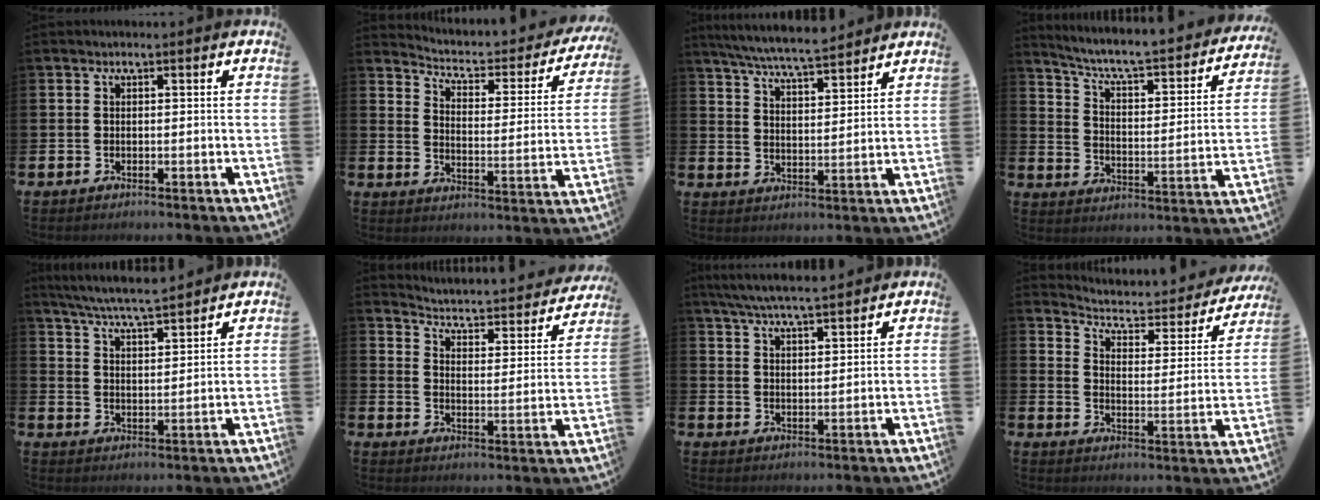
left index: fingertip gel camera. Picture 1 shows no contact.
{"total": 4.2, "force": [3.7, 1.5, 1.3], "torque": [-0.056, -0.032, 0.055]}
{"total": 6.9, "force": [6.6, 0.4, 1.8], "torque": [-0.058, -0.034, 0.118]}
{"total": 6.0, "force": [5.4, 1.1, 2.5], "torque": [-0.081, -0.046, 0.083]}
{"total": 6.6, "force": [6.3, 0.2, 1.8], "torque": [-0.057, -0.034, 0.113]}
{"total": 3.1, "force": [2.9, 0.6, 0.7], "torque": [-0.039, -0.035, 0.039]}
{"total": 6.2, "force": [5.9, 0.4, 1.9], "torque": [-0.048, -0.024, 0.106]}
{"total": 4.4, "force": [3.9, 1.6, 1.3], "torque": [-0.056, -0.032, 0.058]}